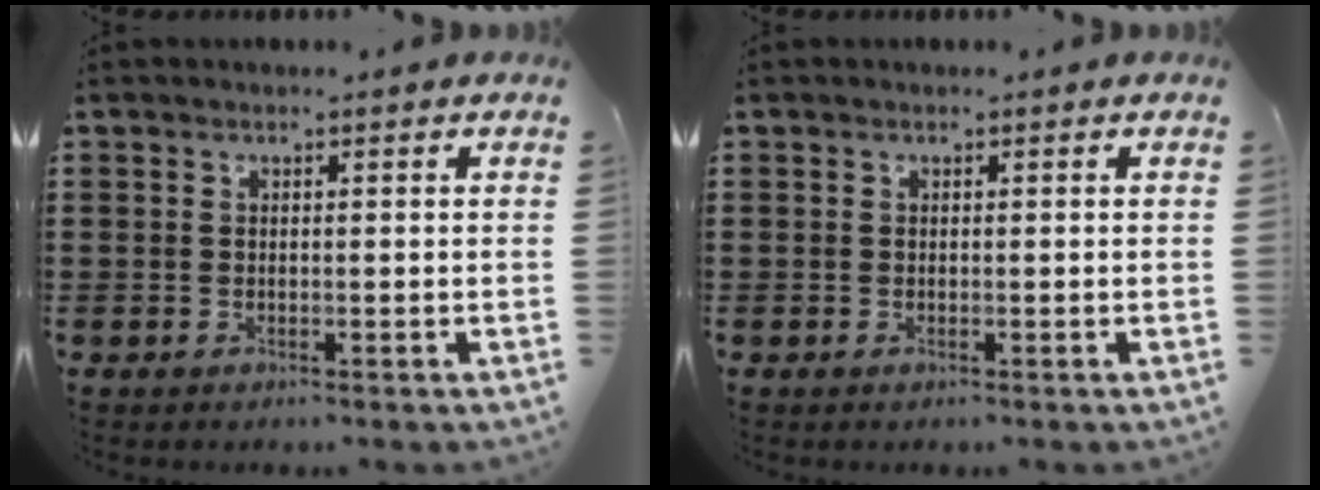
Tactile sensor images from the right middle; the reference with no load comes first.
{"total": 0.0}